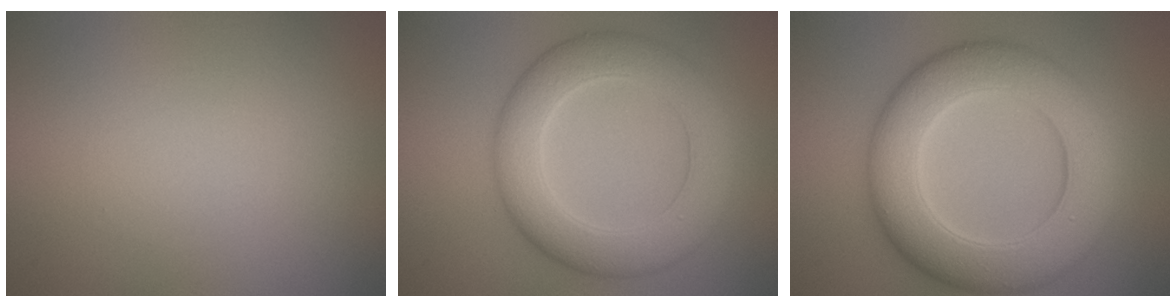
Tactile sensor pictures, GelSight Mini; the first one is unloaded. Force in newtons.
{"total": 7.1, "press": 7.1, "slide": 0.2}
{"total": 10.4, "press": 10.4, "slide": 0.2}